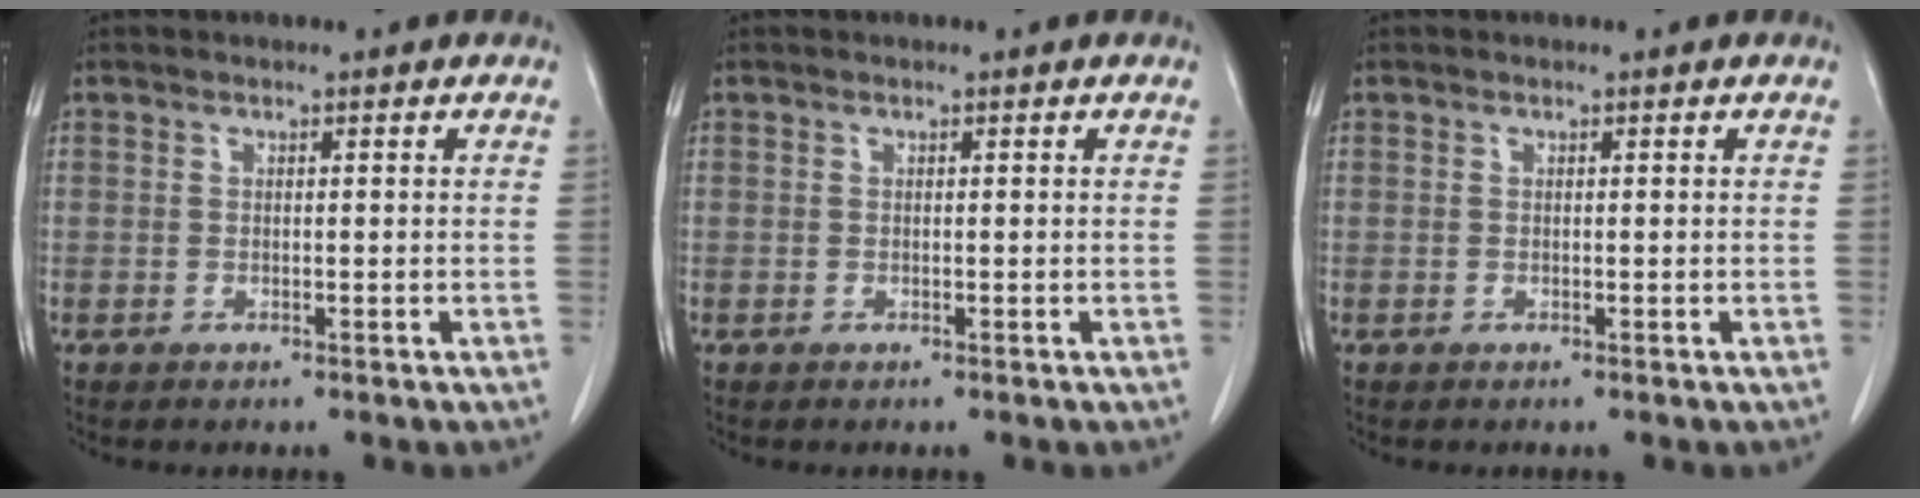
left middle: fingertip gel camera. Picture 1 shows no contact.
{"total": 0.0}
{"total": 0.0}